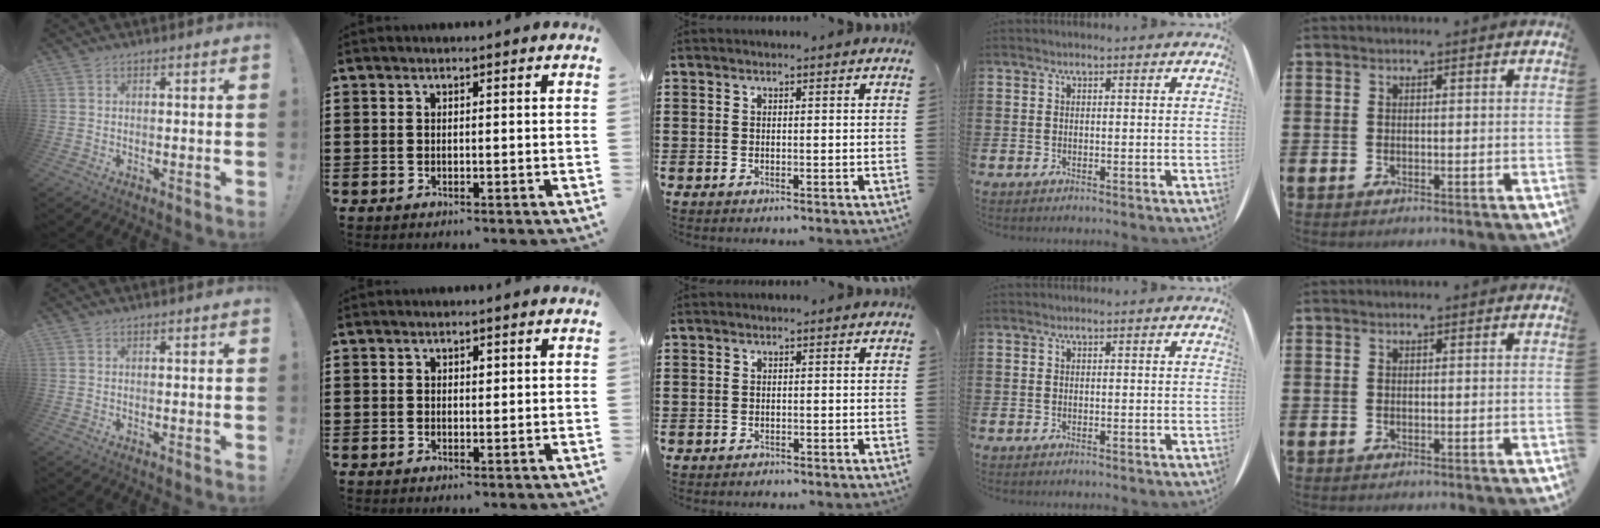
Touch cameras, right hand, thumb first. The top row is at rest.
{"index": {"total": 0.6, "force": [0.3, 0.5, 0.4], "torque": [-0.007, 0.002, 0.005]}, "middle": {"total": 0.7, "force": [-0.6, 0.2, 0.0], "torque": [0.001, 0.002, -0.015]}}